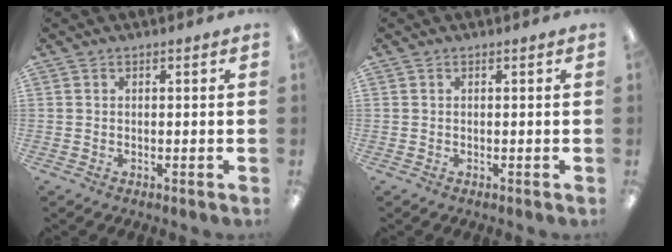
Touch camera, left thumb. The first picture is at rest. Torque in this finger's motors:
{"motor_torque": [-0.03, -0.02, 0.10, -0.10, 0.00]}